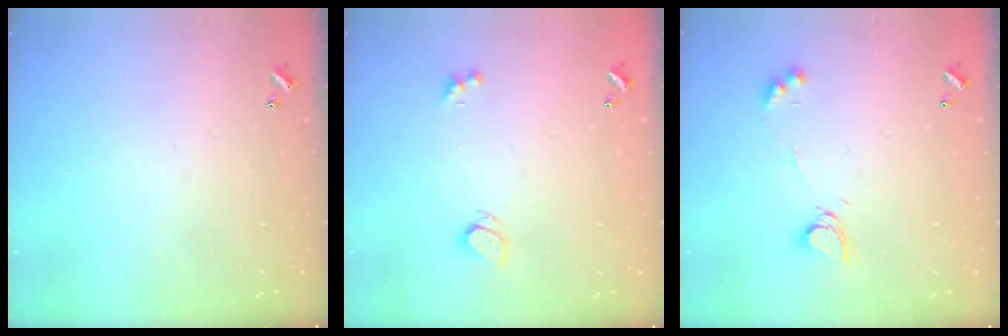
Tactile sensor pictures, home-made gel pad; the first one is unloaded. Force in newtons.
{"total": 1.6, "press": 1.5, "slide": 0.5}
{"total": 5.4, "press": 5.4, "slide": 0.2}